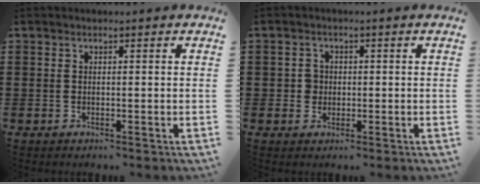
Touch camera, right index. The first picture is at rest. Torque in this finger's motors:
{"motor_torque": [0.11, 0.05, 0.00, 0.00]}